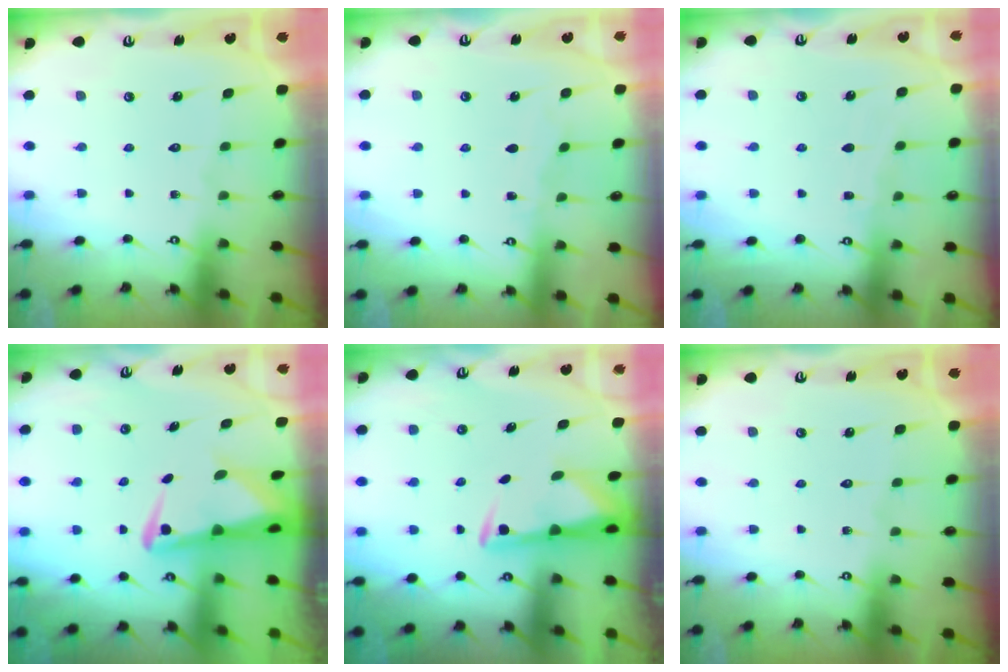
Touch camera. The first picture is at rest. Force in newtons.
{"total": 2.6, "press": 2.6, "slide": 0.1}
{"total": 3.0, "press": 3.0, "slide": 0.4}
{"total": 4.1, "press": 4.0, "slide": 1.0}
{"total": 2.8, "press": 2.8, "slide": 0.5}
{"total": 0.0}